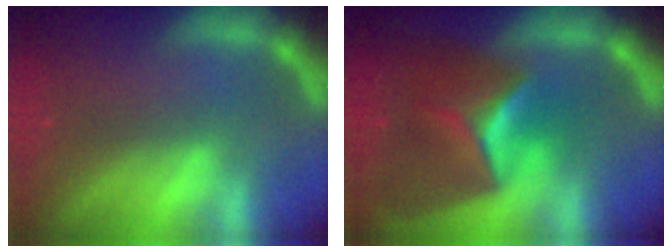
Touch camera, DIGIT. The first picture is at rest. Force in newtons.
{"total": 9.4}